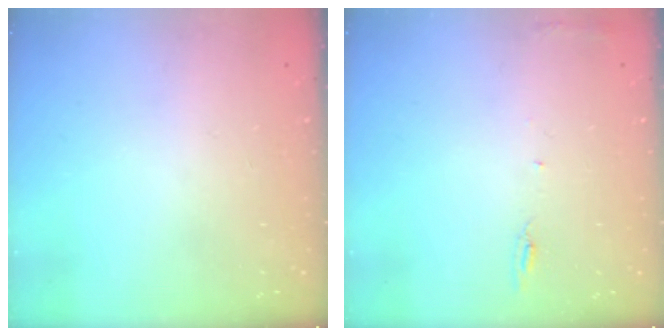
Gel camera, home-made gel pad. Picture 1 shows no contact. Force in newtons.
{"total": 4.9, "press": 4.8, "slide": 0.7}